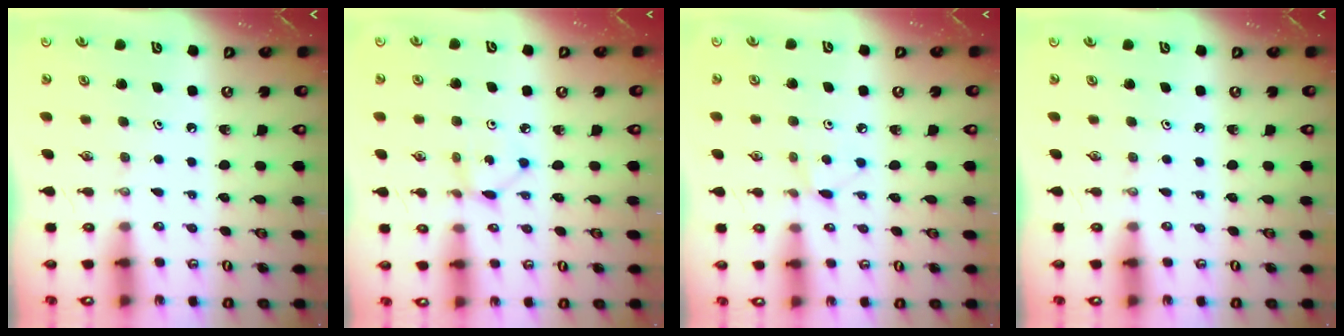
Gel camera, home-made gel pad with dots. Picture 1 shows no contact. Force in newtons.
{"total": 2.8, "press": 2.7, "slide": 0.3}
{"total": 4.7, "press": 4.7, "slide": 0.6}
{"total": 0.0}